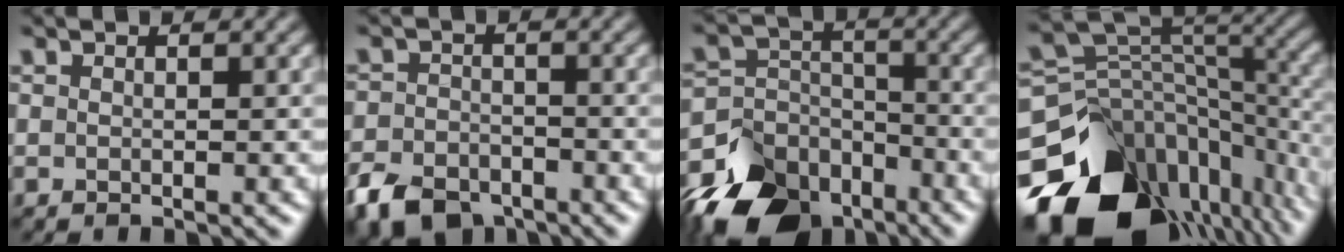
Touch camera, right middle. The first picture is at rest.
{"total": 5.4, "force": [-3.9, 3.1, 2.1], "torque": [-0.052, -0.003, -0.081]}
{"total": 11.8, "force": [-9.0, 6.8, 3.5], "torque": [-0.069, -0.014, -0.151]}
{"total": 18.2, "force": [-10.8, 11.9, 8.5], "torque": [-0.182, -0.026, -0.146]}